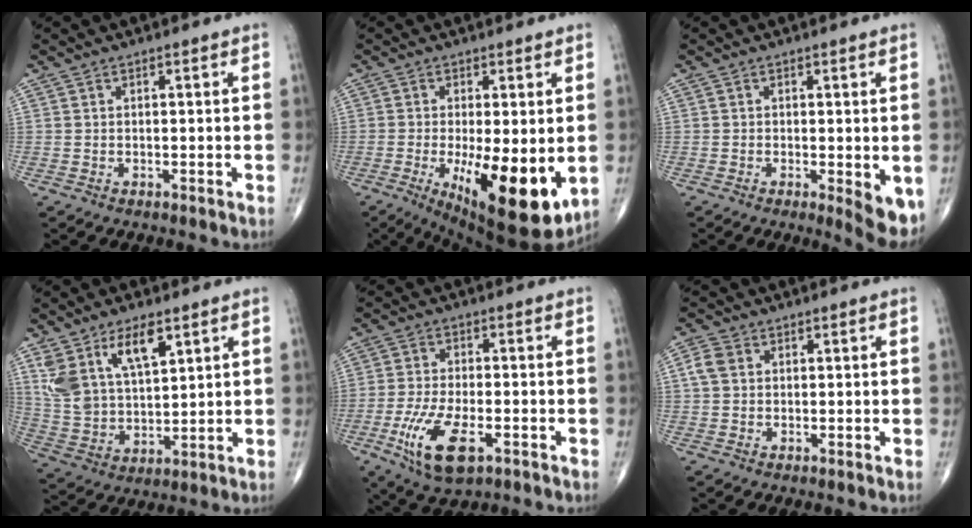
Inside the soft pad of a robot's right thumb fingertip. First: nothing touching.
{"total": 16.6, "force": [-3.7, 5.5, 15.2], "torque": [-0.213, -0.030, -0.037]}
{"total": 5.9, "force": [-1.3, 1.9, 5.4], "torque": [-0.064, -0.015, -0.018]}
{"total": 13.1, "force": [6.8, 6.4, 9.2], "torque": [-0.166, -0.023, 0.142]}
{"total": 11.2, "force": [-4.4, 4.6, 9.2], "torque": [-0.187, 0.001, -0.076]}
{"total": 3.6, "force": [0.8, 2.8, 2.0], "torque": [-0.043, 0.009, 0.013]}